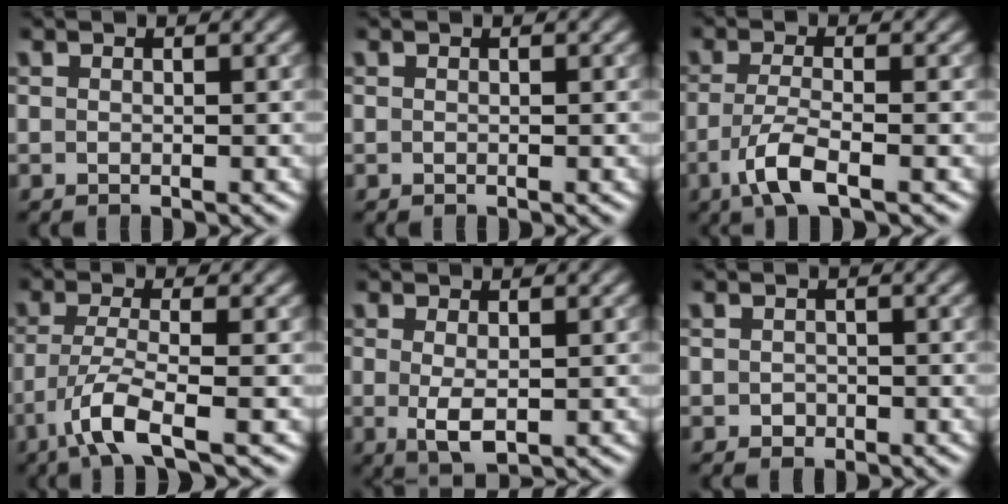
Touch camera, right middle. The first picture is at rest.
{"total": 0.0}
{"total": 3.7, "force": [-1.8, 0.9, 3.1], "torque": [-0.066, -0.003, -0.043]}
{"total": 4.5, "force": [-2.5, 0.8, 3.7], "torque": [-0.072, -0.004, -0.056]}
{"total": 2.7, "force": [-0.1, 1.1, 2.4], "torque": [-0.047, -0.006, 0.001]}
{"total": 0.9, "force": [-0.3, 0.8, 0.3], "torque": [-0.001, -0.003, -0.006]}